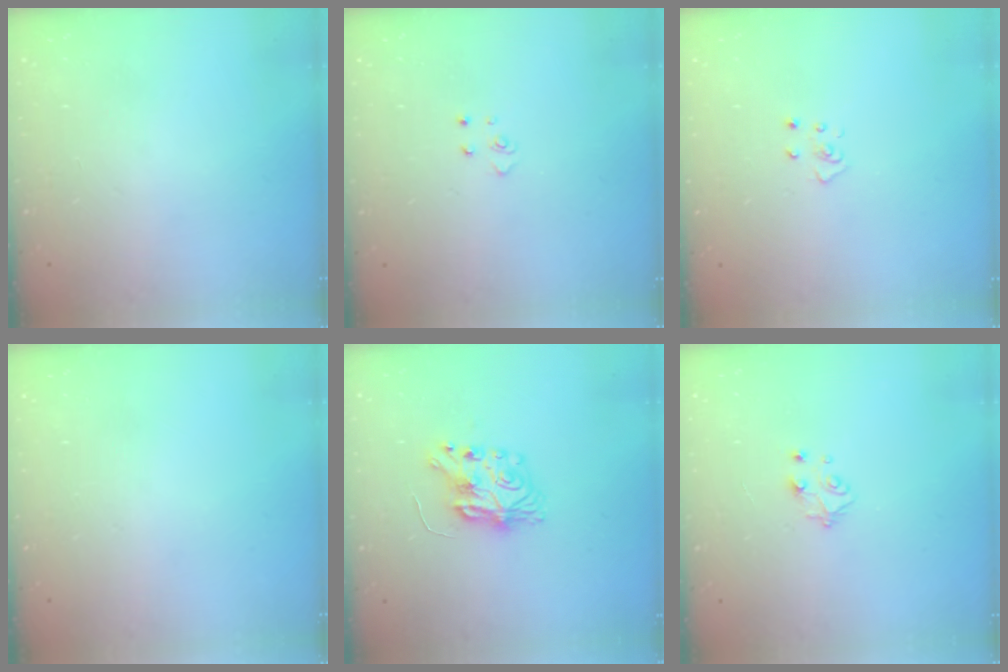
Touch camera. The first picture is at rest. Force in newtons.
{"total": 2.6, "press": 2.6, "slide": 0.3}
{"total": 4.1, "press": 4.1, "slide": 0.3}
{"total": 0.0}
{"total": 7.9, "press": 7.9, "slide": 0.2}
{"total": 5.4, "press": 5.4, "slide": 0.4}